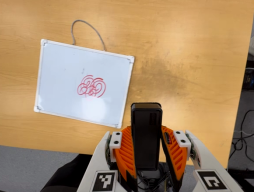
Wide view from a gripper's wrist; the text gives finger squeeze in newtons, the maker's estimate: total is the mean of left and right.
{"total": 3.8, "left": 2.3, "right": 5.4}